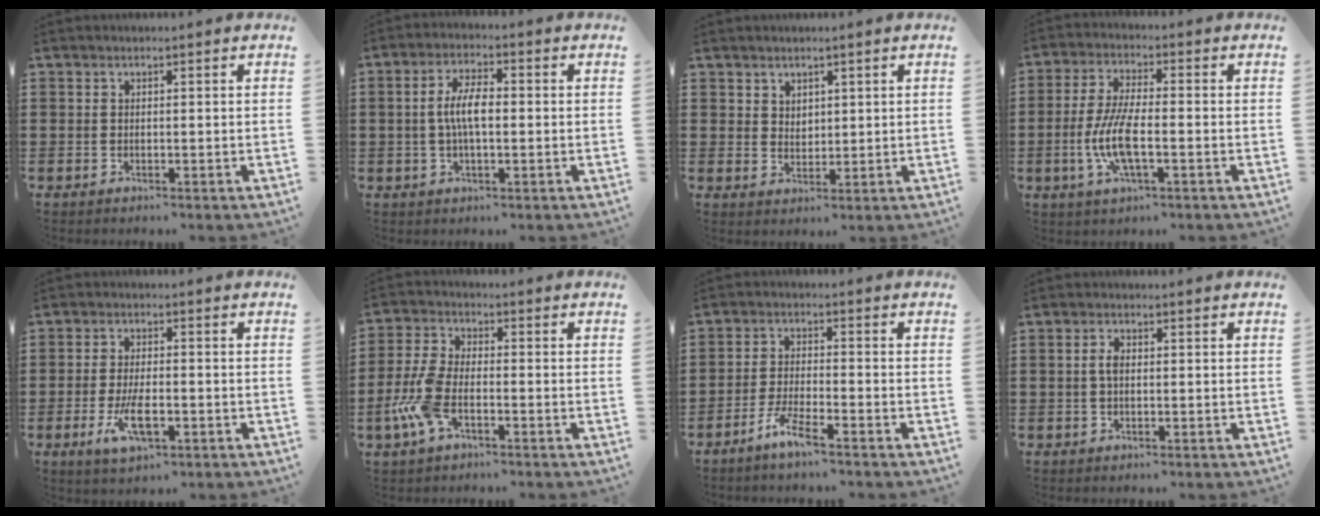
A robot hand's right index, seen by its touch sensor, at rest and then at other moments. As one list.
[{"total": 5.7, "force": [-0.3, 2.1, 5.3], "torque": [-0.109, 0.000, -0.010]}, {"total": 2.6, "force": [1.9, 1.8, 0.2], "torque": [-0.010, 0.007, 0.037]}, {"total": 8.1, "force": [-2.3, 2.5, 7.4], "torque": [-0.166, -0.011, -0.047]}, {"total": 6.6, "force": [-2.3, 2.5, 5.7], "torque": [-0.126, -0.011, -0.043]}, {"total": 7.3, "force": [-3.1, 3.1, 5.8], "torque": [-0.148, -0.006, -0.064]}, {"total": 4.3, "force": [-3.3, 0.0, 2.7], "torque": [-0.067, -0.006, -0.067]}, {"total": 2.2, "force": [0.1, 1.0, 1.9], "torque": [-0.045, 0.001, -0.003]}]